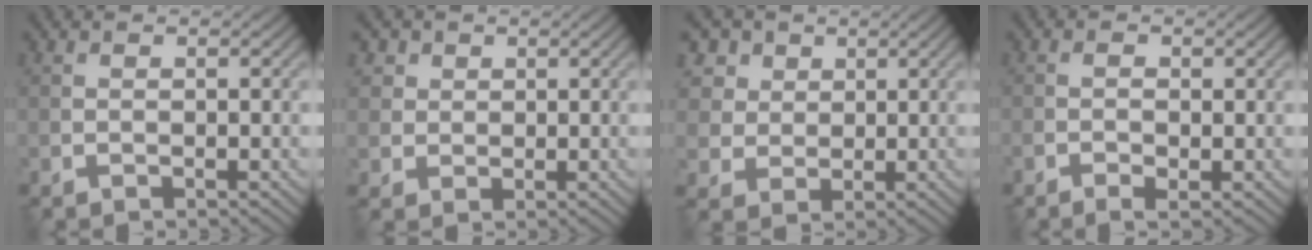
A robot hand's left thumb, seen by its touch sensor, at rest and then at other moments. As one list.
[{"total": 4.0, "force": [1.8, 3.3, 1.2], "torque": [-0.051, -0.004, 0.043]}, {"total": 7.1, "force": [3.4, 5.7, 2.7], "torque": [-0.127, -0.001, 0.069]}, {"total": 1.8, "force": [-0.7, 0.7, 1.5], "torque": [-0.029, -0.001, -0.014]}]